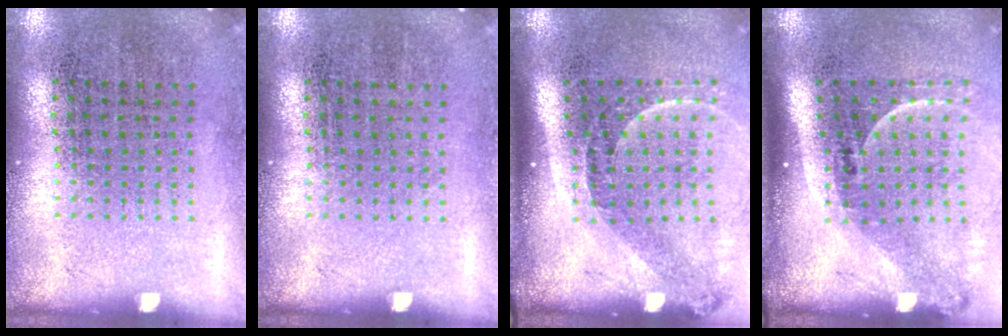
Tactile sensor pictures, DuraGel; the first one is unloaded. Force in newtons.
{"total": 0.0}
{"total": 1.9, "press": 1.4, "slide": 1.4}
{"total": 2.2, "press": 1.6, "slide": 1.6}